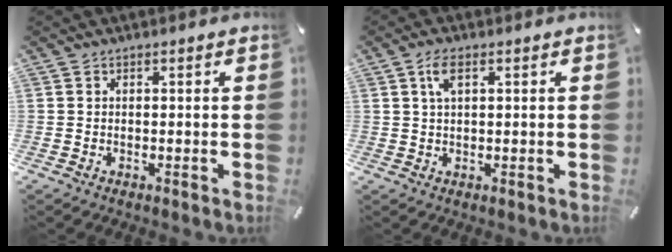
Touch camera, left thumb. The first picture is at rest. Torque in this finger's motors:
{"motor_torque": [0.66, 0.96, 0.50, -0.37, 0.02]}